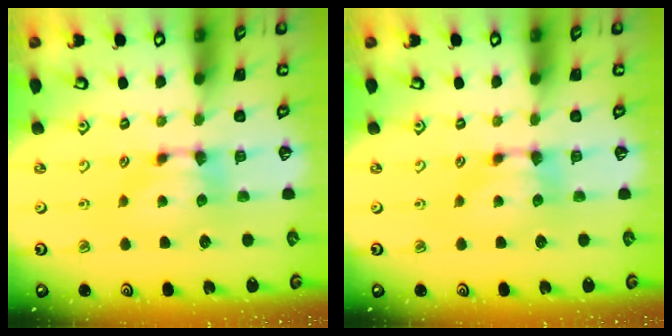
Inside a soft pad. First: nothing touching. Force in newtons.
{"total": 0.0}